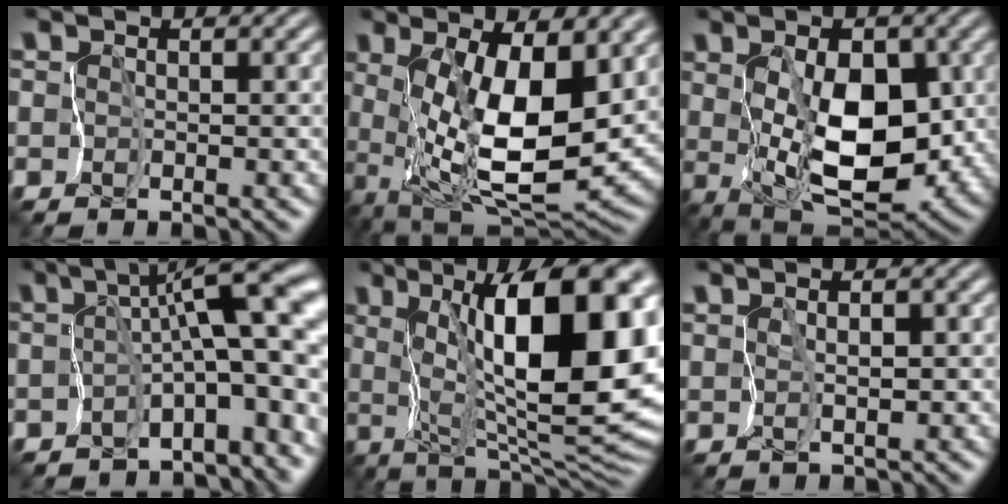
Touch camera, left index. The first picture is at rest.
{"total": 10.9, "force": [1.8, 3.9, 10.0], "torque": [-0.164, -0.021, 0.042]}
{"total": 9.1, "force": [0.5, 5.2, 7.5], "torque": [-0.126, -0.018, 0.027]}
{"total": 10.9, "force": [-2.6, 3.5, 10.0], "torque": [-0.123, 0.014, -0.045]}
{"total": 14.7, "force": [4.0, 4.7, 13.4], "torque": [-0.182, 0.001, 0.065]}
{"total": 1.4, "force": [0.7, 0.6, 1.1], "torque": [-0.010, -0.001, 0.023]}